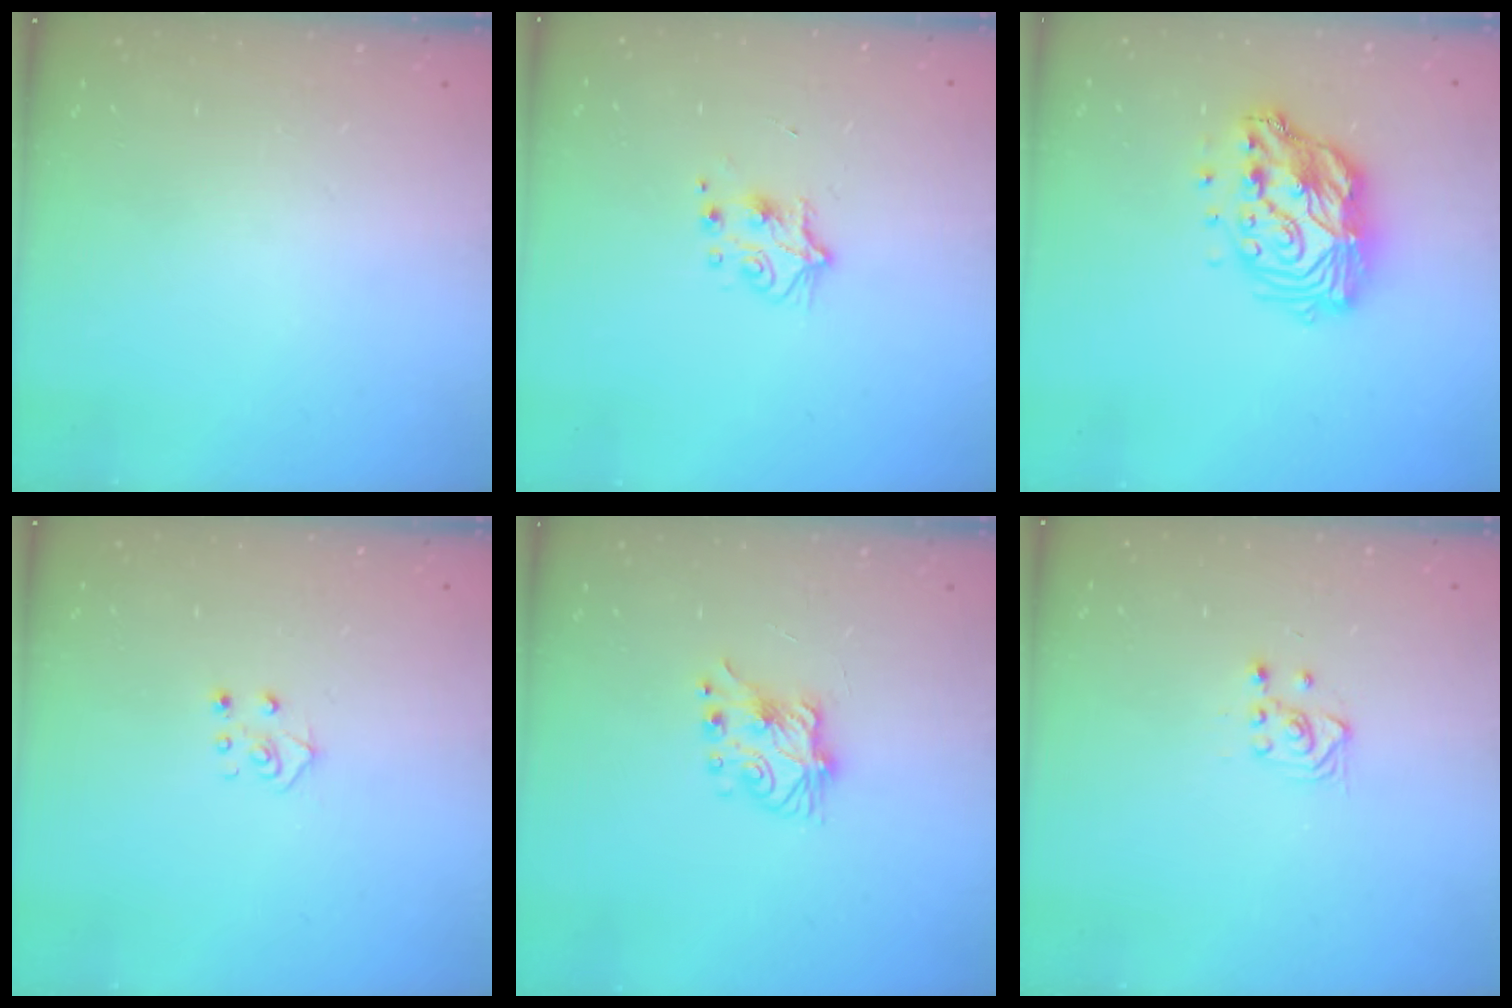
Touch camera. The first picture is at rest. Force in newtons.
{"total": 5.5, "press": 5.4, "slide": 0.7}
{"total": 15.4, "press": 15.4, "slide": 1.4}
{"total": 4.8, "press": 4.8, "slide": 0.4}
{"total": 7.1, "press": 7.1, "slide": 0.5}
{"total": 3.0, "press": 2.8, "slide": 1.0}